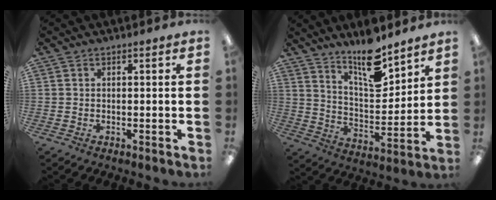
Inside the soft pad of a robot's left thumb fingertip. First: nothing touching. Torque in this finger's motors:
{"motor_torque": [0.15, 0.13, -0.09, -0.40, 0.14]}